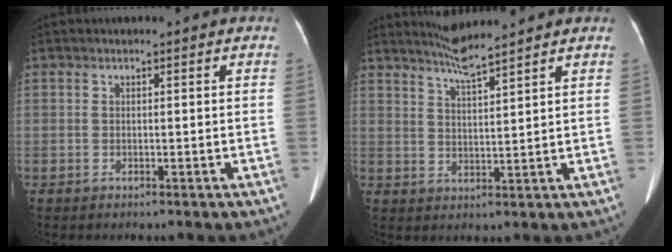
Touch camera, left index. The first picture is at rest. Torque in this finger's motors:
{"motor_torque": [-0.06, -0.18, -0.01, 0.00]}